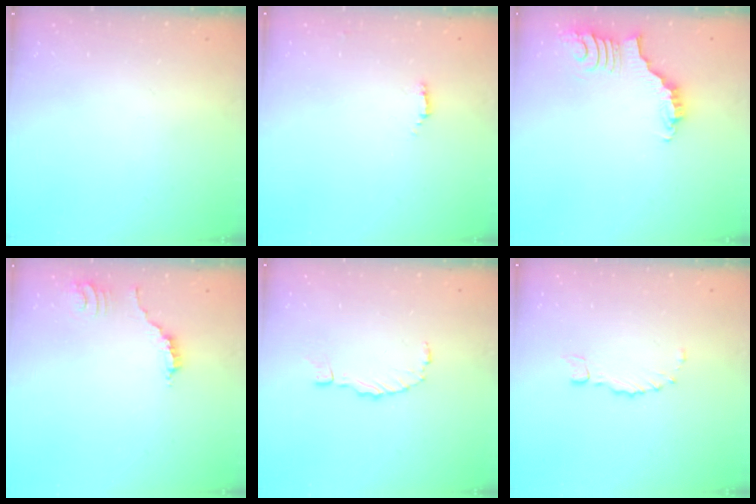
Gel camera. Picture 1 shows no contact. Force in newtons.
{"total": 2.0, "press": 2.0, "slide": 0.4}
{"total": 3.6, "press": 3.6, "slide": 0.7}
{"total": 2.0, "press": 2.0, "slide": 0.3}
{"total": 0.0}
{"total": 1.0, "press": 1.0, "slide": 0.3}